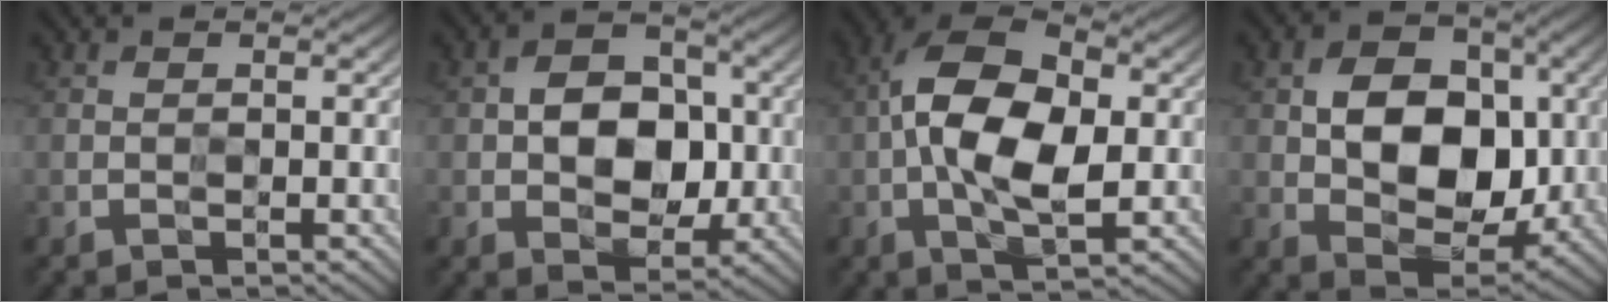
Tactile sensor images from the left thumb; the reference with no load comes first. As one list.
[{"total": 7.7, "force": [-0.2, 5.6, 5.3], "torque": [-0.088, 0.003, -0.013]}, {"total": 12.2, "force": [-0.5, 6.4, 10.4], "torque": [-0.208, 0.008, -0.017]}, {"total": 10.5, "force": [0.7, 7.5, 7.4], "torque": [-0.136, -0.002, 0.007]}]